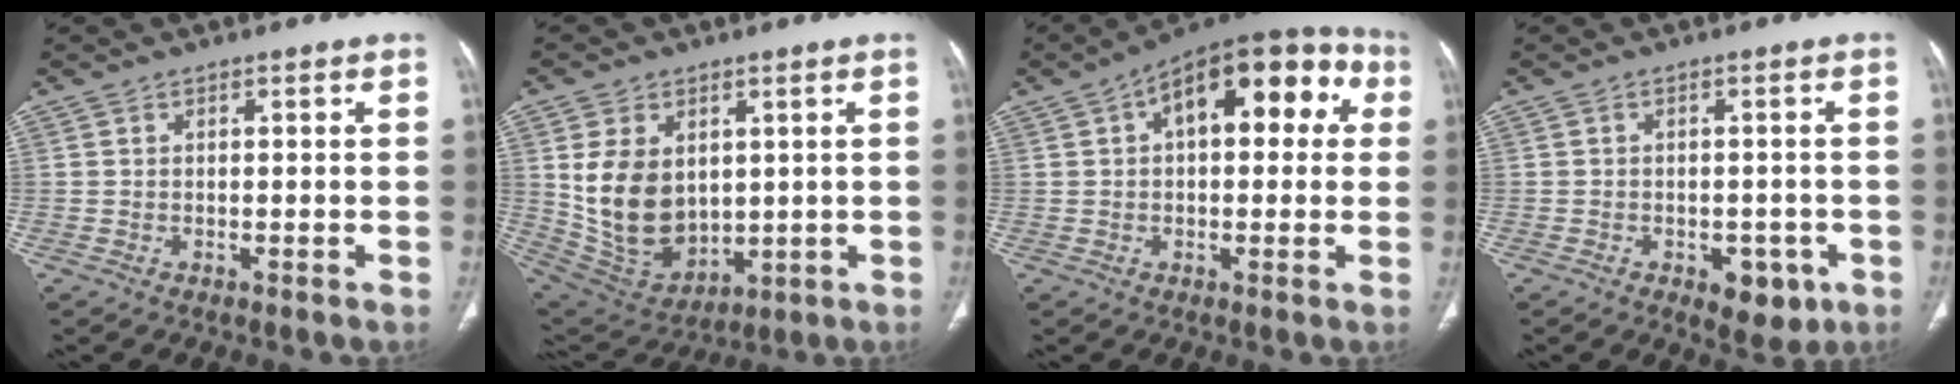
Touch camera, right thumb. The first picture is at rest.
{"total": 14.8, "force": [2.1, 10.6, 10.1], "torque": [-0.157, -0.015, 0.072]}
{"total": 18.1, "force": [5.1, 9.3, 14.6], "torque": [-0.155, 0.039, 0.064]}
{"total": 6.1, "force": [-2.6, 3.6, 4.1], "torque": [-0.026, 0.007, -0.025]}